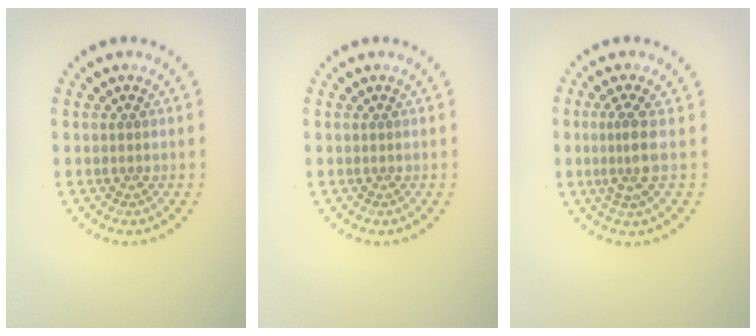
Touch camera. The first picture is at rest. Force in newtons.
{"total": 0.0}
{"total": 2.5, "press": 1.9, "slide": 1.7}